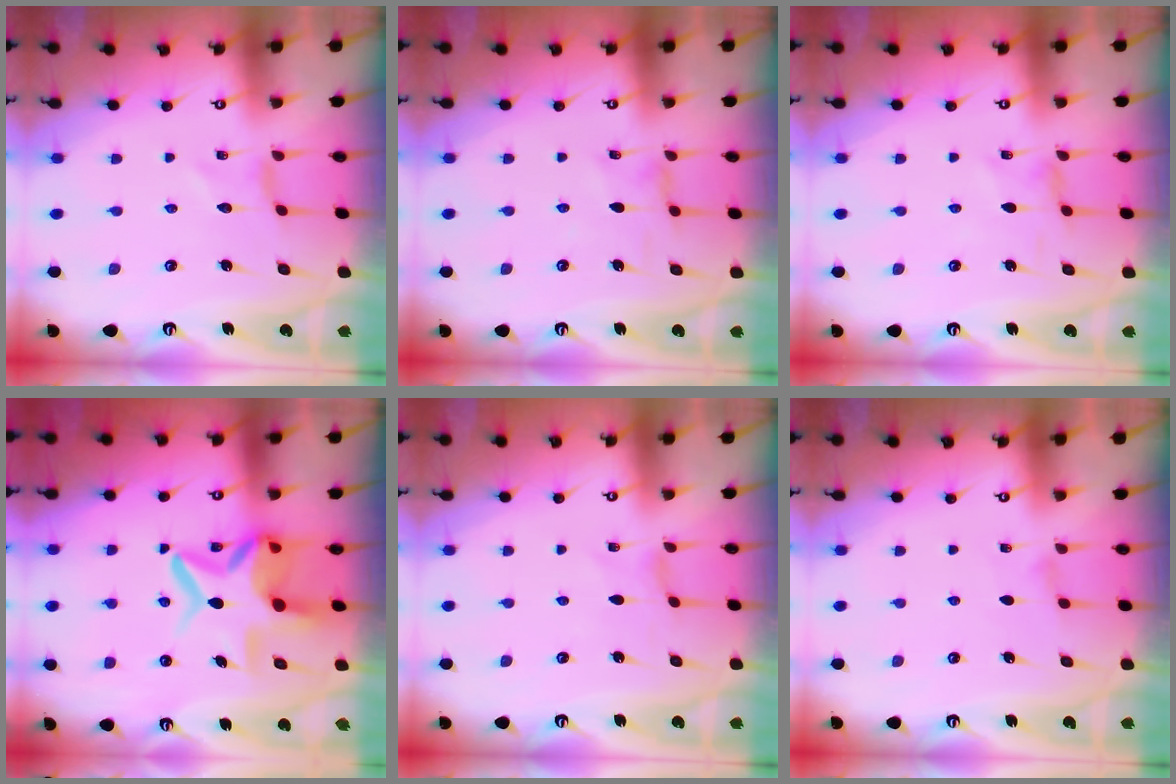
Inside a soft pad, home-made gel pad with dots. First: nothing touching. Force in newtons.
{"total": 1.1, "press": 1.1, "slide": 0.1}
{"total": 0.9, "press": 0.9, "slide": 0.3}
{"total": 10.8, "press": 10.7, "slide": 1.6}
{"total": 0.0}
{"total": 1.1, "press": 1.1, "slide": 0.4}